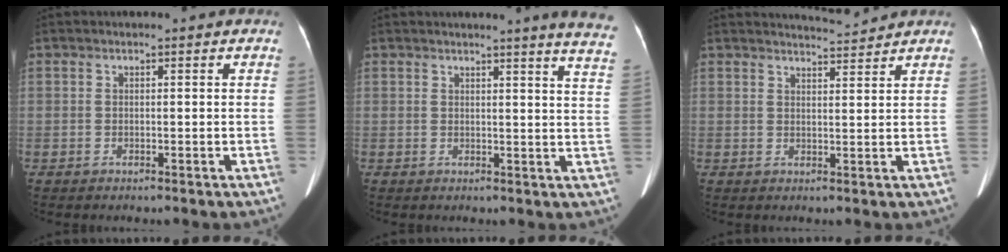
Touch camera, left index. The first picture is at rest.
{"total": 10.1, "force": [9.1, -1.2, 4.2], "torque": [-0.043, -0.064, 0.074]}
{"total": 3.6, "force": [3.5, -0.5, -0.1], "torque": [-0.006, -0.001, 0.055]}